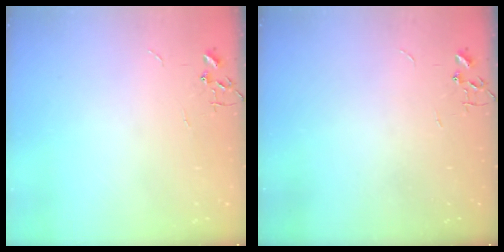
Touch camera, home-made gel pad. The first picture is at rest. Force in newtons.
{"total": 0.0}